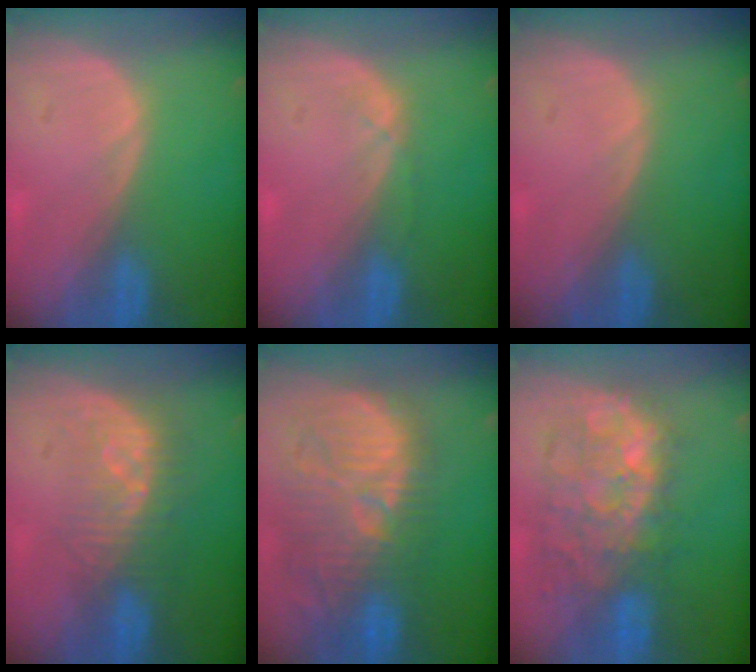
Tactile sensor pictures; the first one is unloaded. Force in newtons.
{"total": 1.1, "press": 1.1, "slide": 0.2}
{"total": 0.0}
{"total": 8.3, "press": 7.3, "slide": 4.0}
{"total": 12.6, "press": 12.0, "slide": 4.1}
{"total": 10.3, "press": 9.8, "slide": 3.2}